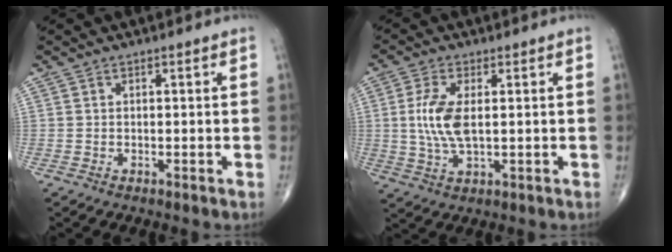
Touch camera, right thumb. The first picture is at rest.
{"total": 7.8, "force": [0.7, 3.4, 7.0], "torque": [-0.162, -0.008, 0.016]}